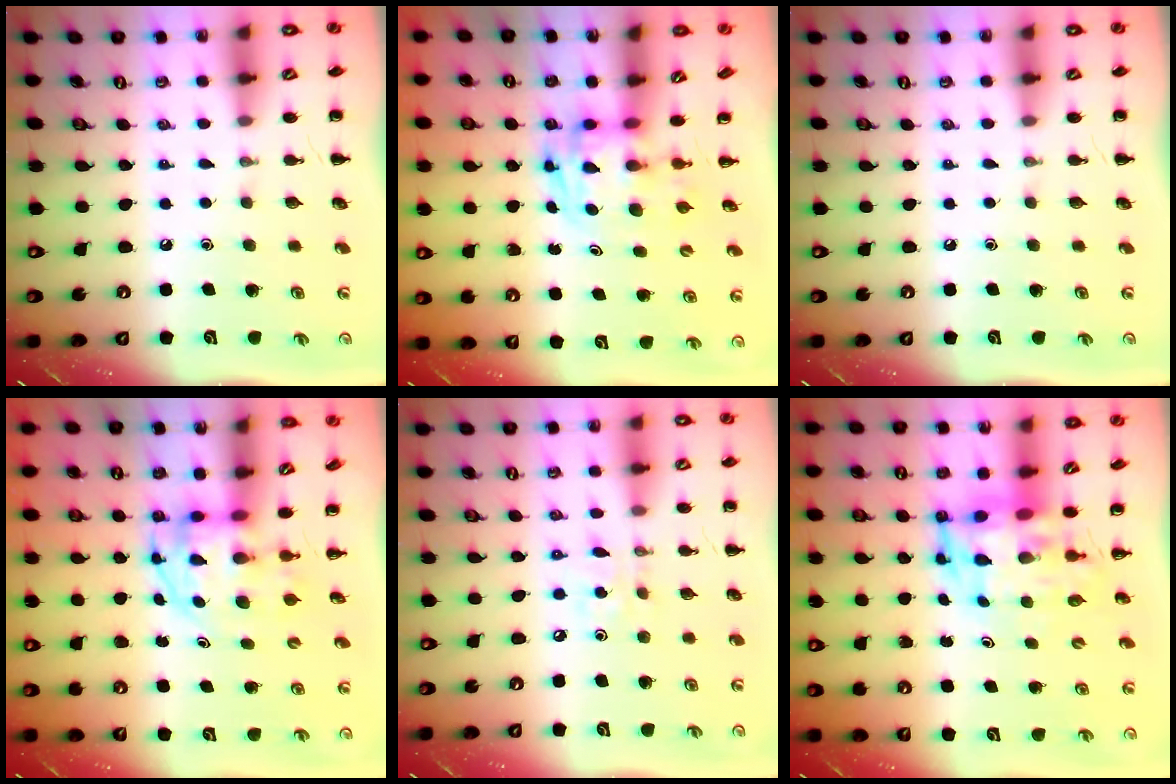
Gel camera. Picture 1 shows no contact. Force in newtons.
{"total": 2.9, "press": 2.8, "slide": 0.5}
{"total": 0.0}
{"total": 3.7, "press": 3.7, "slide": 0.7}
{"total": 3.1, "press": 3.1, "slide": 0.4}
{"total": 6.2, "press": 5.9, "slide": 2.0}